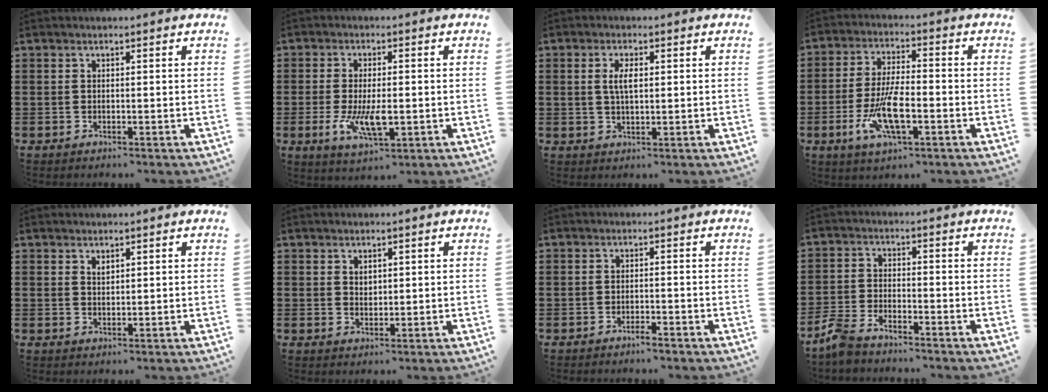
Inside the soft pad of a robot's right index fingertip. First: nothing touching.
{"total": 7.0, "force": [-1.4, 2.7, 6.3], "torque": [-0.130, -0.009, -0.024]}
{"total": 3.4, "force": [0.6, 1.3, 3.1], "torque": [-0.062, 0.007, 0.007]}
{"total": 9.3, "force": [-3.0, 2.9, 8.3], "torque": [-0.178, -0.016, -0.056]}
{"total": 1.1, "force": [0.9, 0.5, 0.4], "torque": [-0.009, 0.003, 0.017]}
{"total": 1.4, "force": [1.1, 0.8, 0.3], "torque": [-0.007, 0.002, 0.022]}
{"total": 1.4, "force": [-1.2, 0.0, 0.7], "torque": [-0.014, -0.002, -0.021]}
{"total": 4.0, "force": [-3.7, 0.7, 1.4], "torque": [-0.053, -0.006, -0.082]}